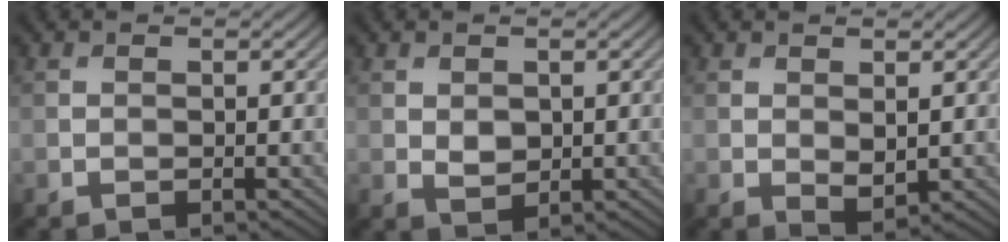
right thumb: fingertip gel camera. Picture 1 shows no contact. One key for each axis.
{"total": 1.8, "fx": 0.4, "fy": 1.3, "fz": 1.1, "tx": -0.026, "ty": -0.005, "tz": 0.013}
{"total": 1.9, "fx": 0.5, "fy": 1.0, "fz": 1.6, "tx": -0.030, "ty": -0.009, "tz": 0.014}